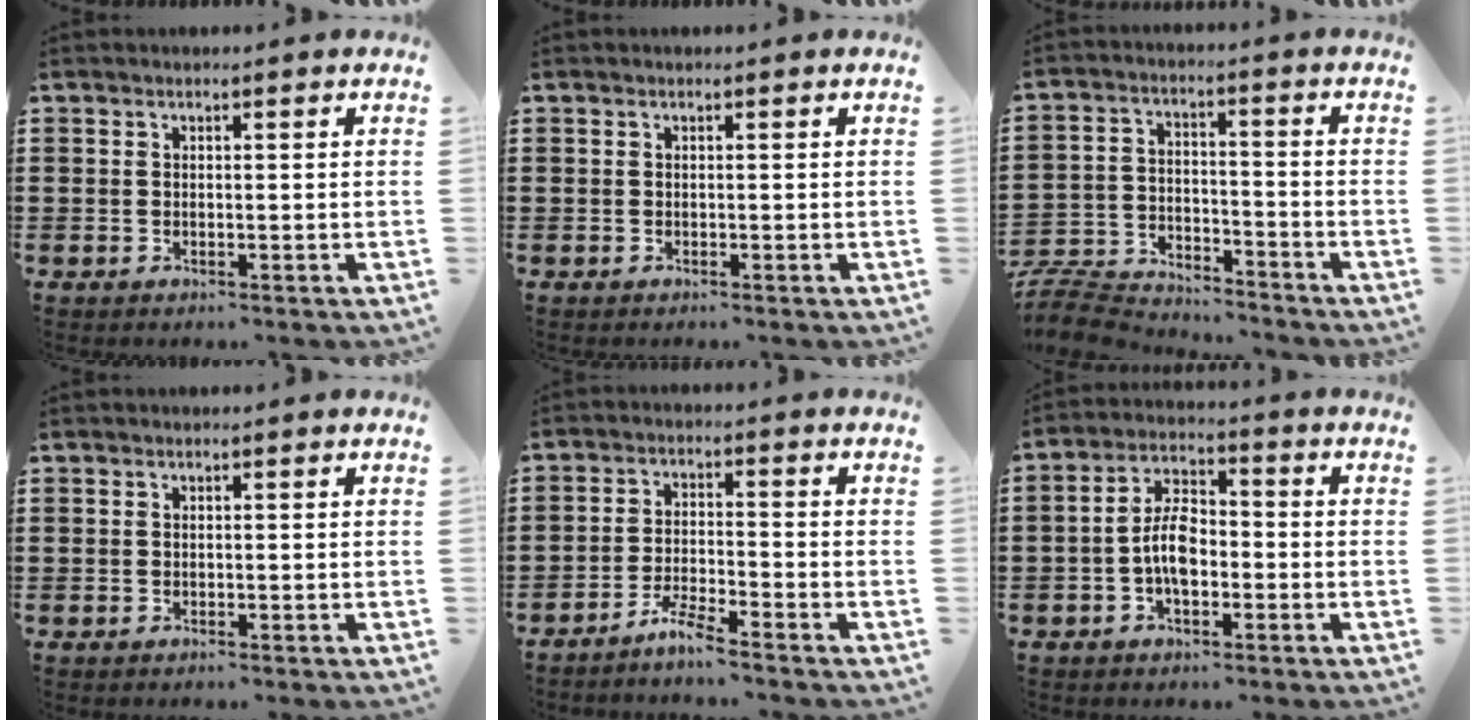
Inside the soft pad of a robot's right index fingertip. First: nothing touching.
{"total": 0.0}
{"total": 8.0, "force": [-7.8, 1.5, 1.1], "torque": [-0.039, 0.014, -0.159]}
{"total": 0.0}
{"total": 3.8, "force": [-3.5, -0.3, 1.4], "torque": [-0.042, -0.004, -0.072]}
{"total": 6.4, "force": [-1.6, 3.0, 5.4], "torque": [-0.124, -0.002, -0.034]}